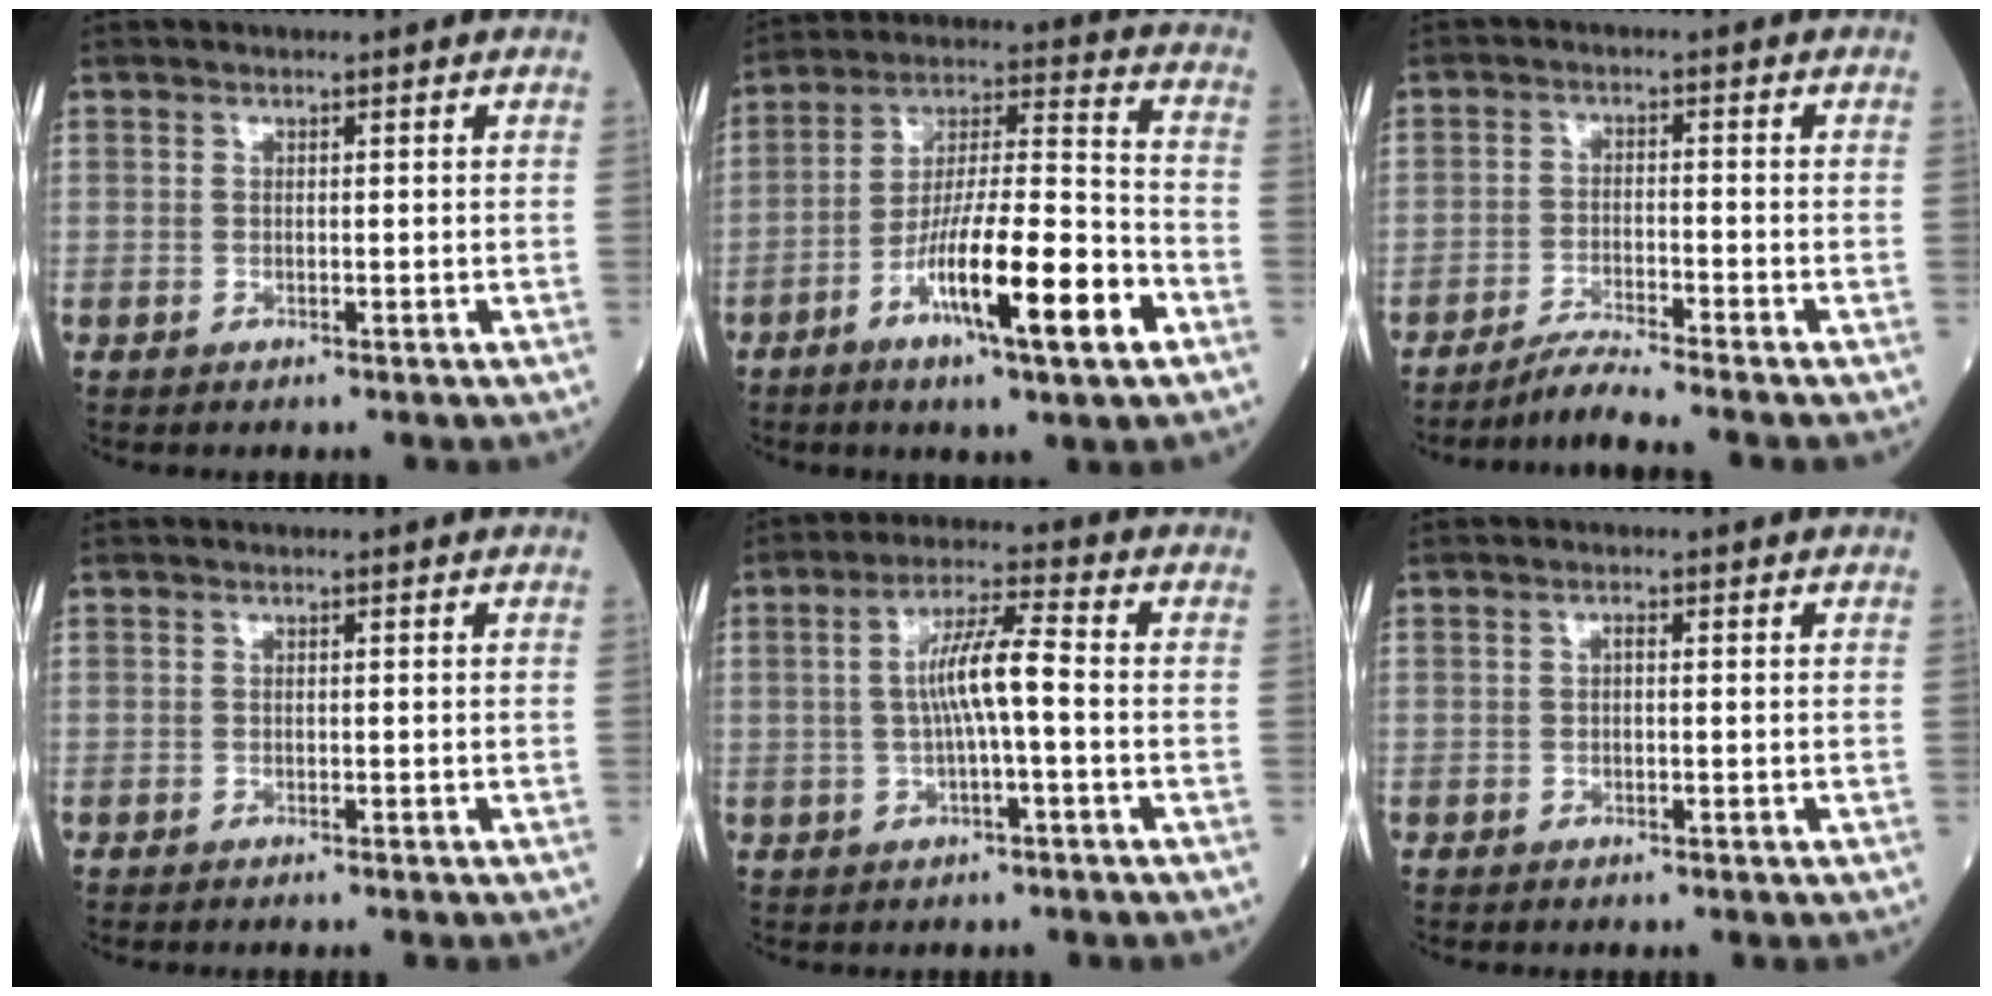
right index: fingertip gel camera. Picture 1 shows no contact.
{"total": 16.5, "force": [-7.2, 1.5, 14.8], "torque": [-0.261, -0.011, -0.123]}
{"total": 4.6, "force": [-4.1, -1.7, 1.3], "torque": [-0.030, -0.023, -0.079]}
{"total": 0.9, "force": [-0.8, 0.1, 0.4], "torque": [-0.004, -0.001, -0.010]}
{"total": 6.9, "force": [-0.3, 0.4, 6.9], "torque": [-0.129, 0.014, -0.008]}
{"total": 0.6, "force": [0.0, 0.2, 0.6], "torque": [-0.010, 0.002, -0.002]}